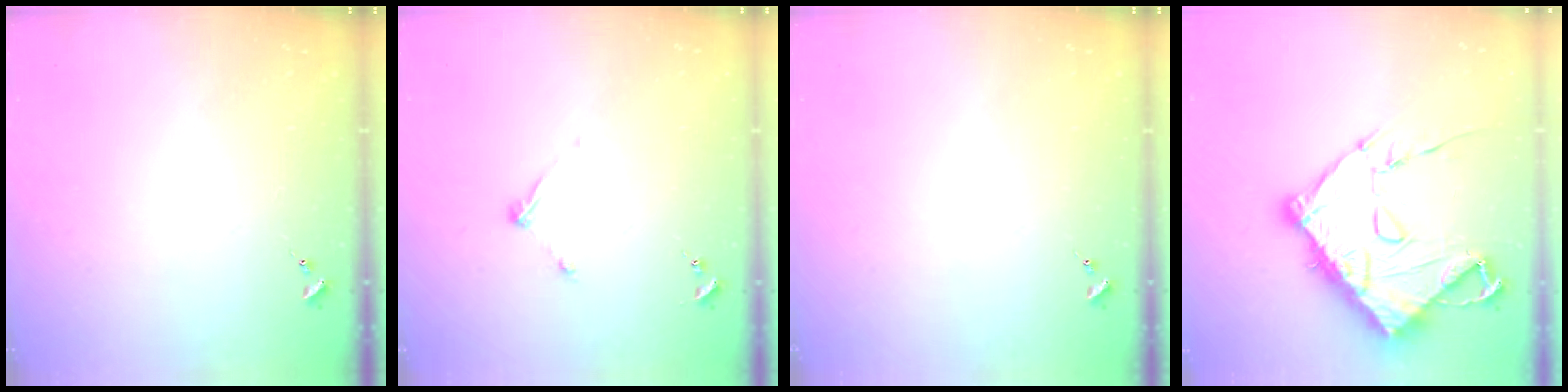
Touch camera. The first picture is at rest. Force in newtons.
{"total": 4.8, "press": 4.8, "slide": 0.6}
{"total": 0.0}
{"total": 20.9, "press": 20.8, "slide": 2.3}